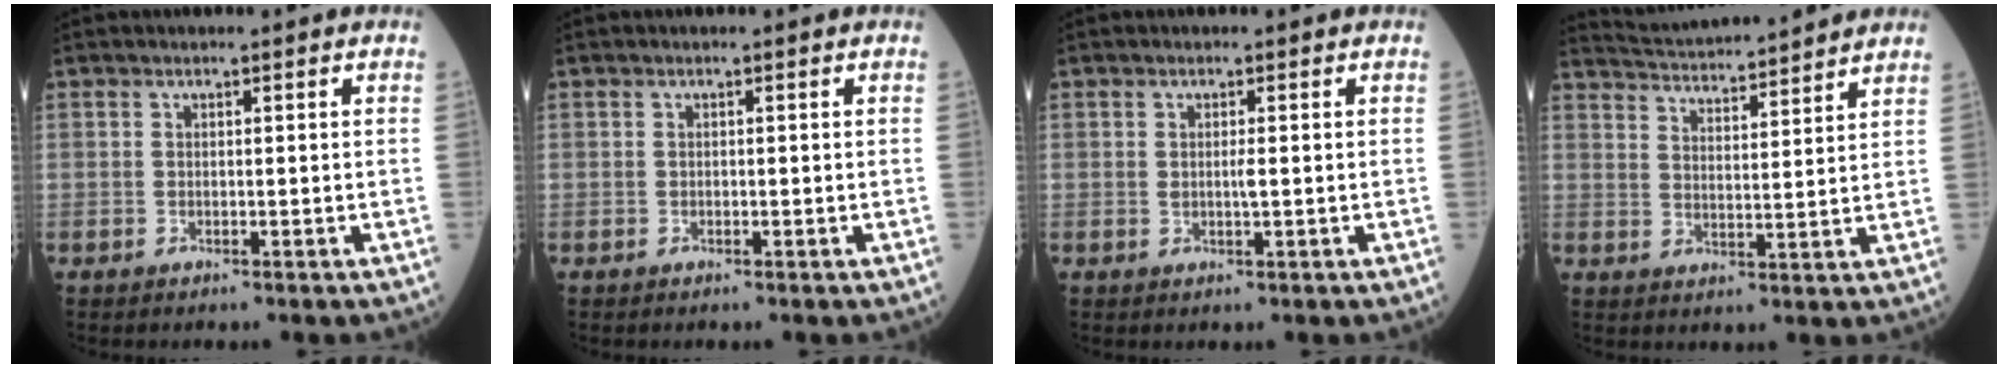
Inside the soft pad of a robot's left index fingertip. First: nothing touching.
{"total": 0.0}
{"total": 1.3, "force": [0.1, 0.2, 1.3], "torque": [-0.027, -0.001, 0.002]}
{"total": 14.8, "force": [13.9, 0.9, 4.9], "torque": [-0.091, 0.020, 0.205]}